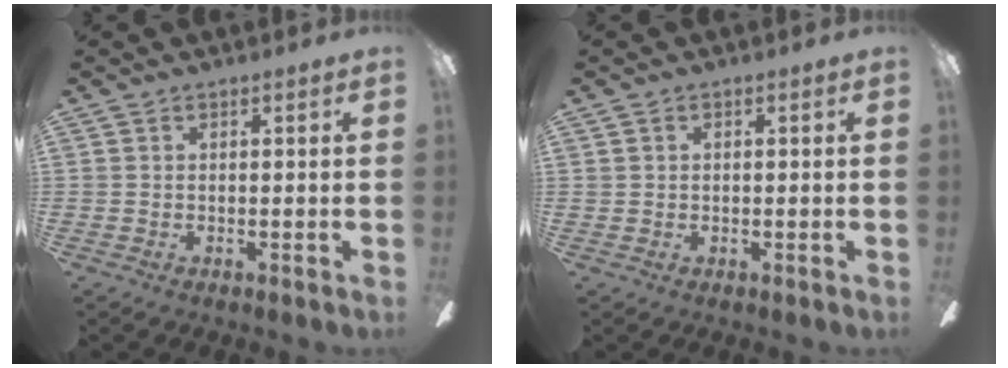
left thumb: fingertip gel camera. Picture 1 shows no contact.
{"total": 0.0}